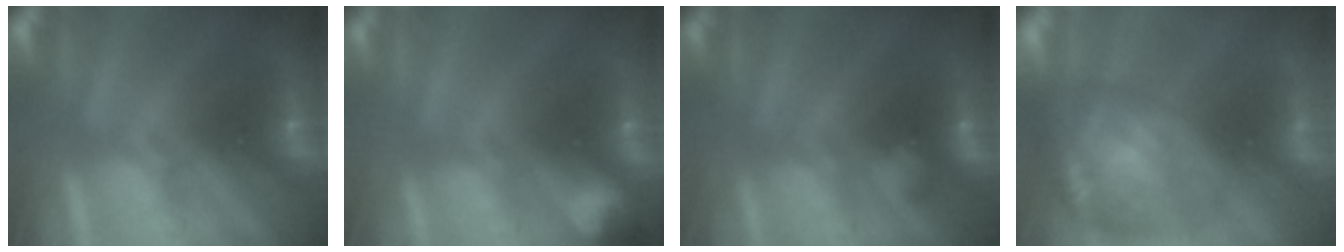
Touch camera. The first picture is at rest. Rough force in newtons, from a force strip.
{"total": 2.9}
{"total": 2.2}
{"total": 6.9}